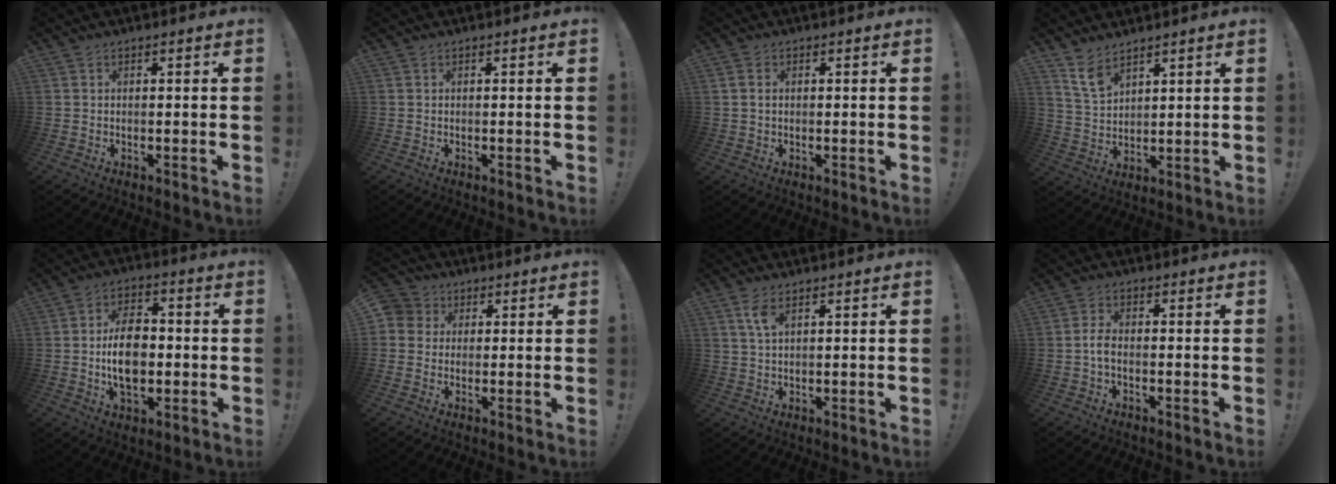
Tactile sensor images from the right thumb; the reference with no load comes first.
{"total": 0.0}
{"total": 1.8, "force": [0.4, 1.4, 1.0], "torque": [-0.023, 0.005, 0.009]}
{"total": 7.6, "force": [5.9, 3.6, 3.2], "torque": [-0.059, -0.035, 0.114]}
{"total": 13.4, "force": [-1.2, 8.8, 10.0], "torque": [-0.173, 0.007, -0.022]}
{"total": 4.6, "force": [0.9, 4.3, 1.3], "torque": [-0.028, -0.002, 0.014]}
{"total": 4.5, "force": [2.2, 1.9, 3.4], "torque": [-0.064, -0.002, 0.039]}
{"total": 3.9, "force": [-1.3, 1.6, 3.3], "torque": [-0.069, 0.004, -0.025]}